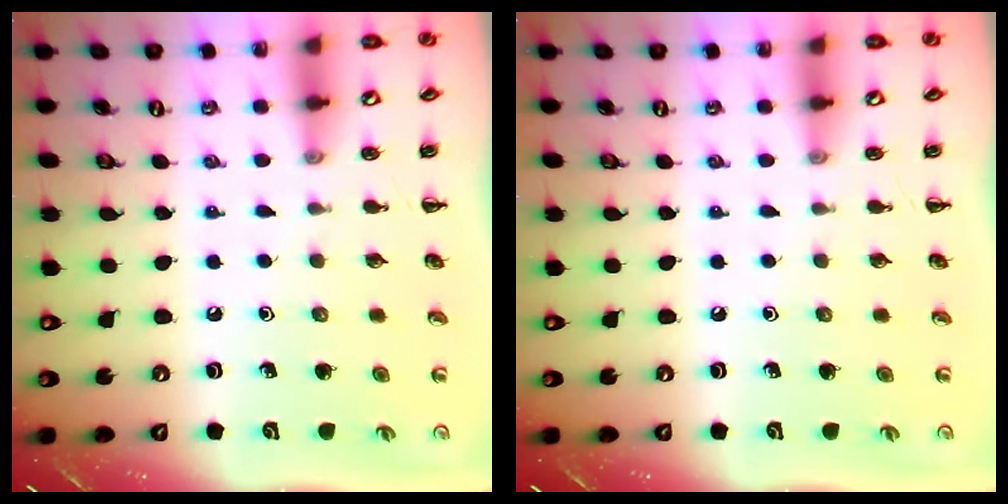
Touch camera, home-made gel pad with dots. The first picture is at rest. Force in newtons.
{"total": 0.0}